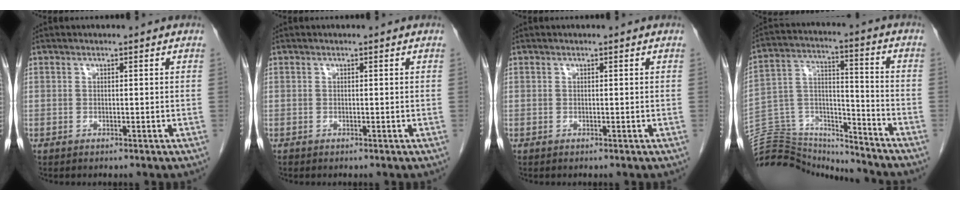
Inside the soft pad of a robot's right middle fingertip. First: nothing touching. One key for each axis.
{"total": 0.0}
{"total": 0.0}
{"total": 18.3, "fx": -17.8, "fy": 3.0, "fz": 2.9, "tx": -0.060, "ty": 0.052, "tz": -0.287}